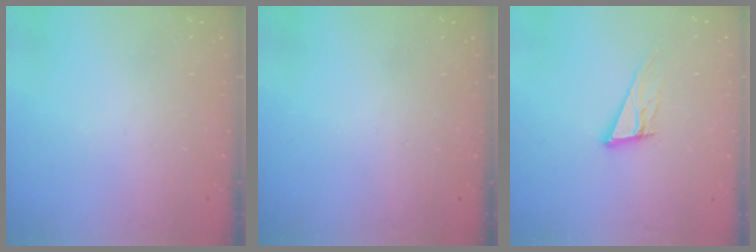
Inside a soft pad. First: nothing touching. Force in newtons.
{"total": 0.0}
{"total": 12.4, "press": 11.9, "slide": 3.3}